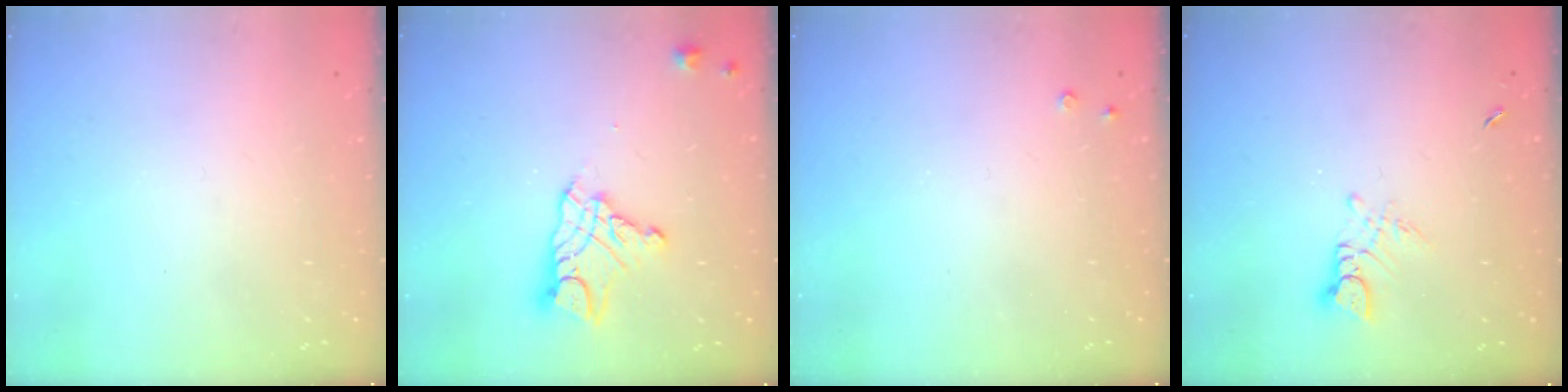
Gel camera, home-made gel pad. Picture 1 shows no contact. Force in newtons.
{"total": 12.6, "press": 12.5, "slide": 1.1}
{"total": 1.8, "press": 1.8, "slide": 0.4}
{"total": 3.0, "press": 2.9, "slide": 0.3}